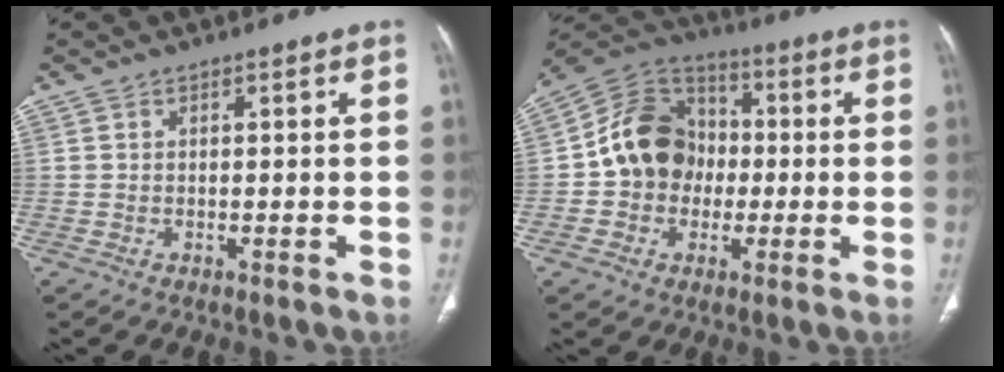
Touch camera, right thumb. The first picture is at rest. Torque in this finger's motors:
{"motor_torque": [-0.35, 0.72, 0.53, -0.52, 0.20]}